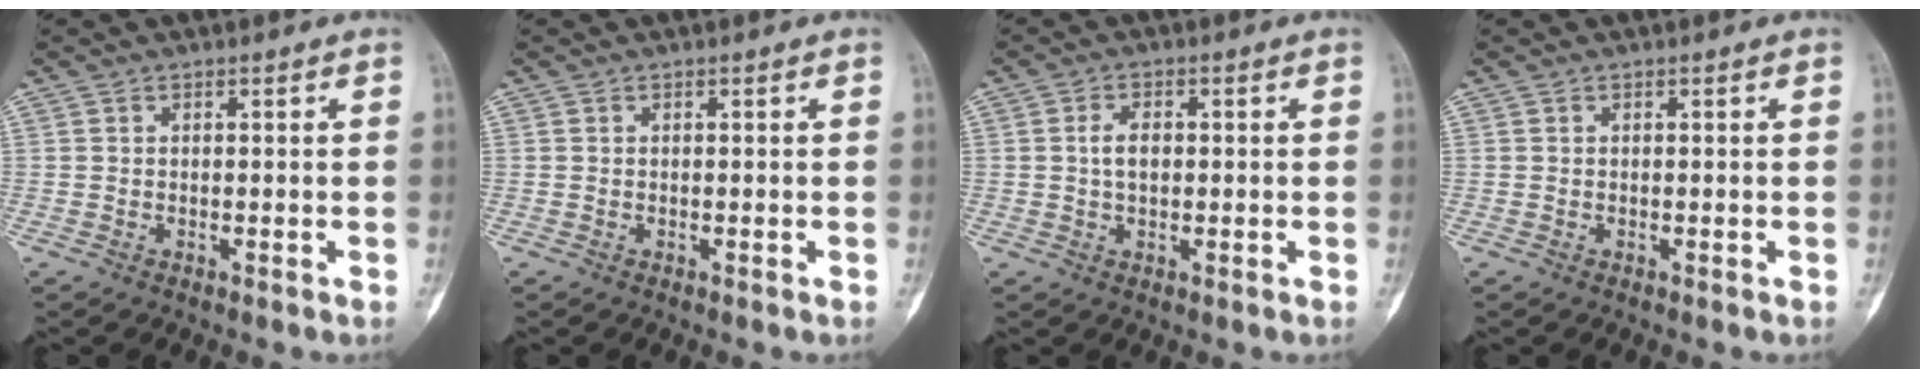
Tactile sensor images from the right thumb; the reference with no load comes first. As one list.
[{"total": 0.0}, {"total": 3.4, "force": [0.2, 2.1, 2.7], "torque": [-0.049, 0.005, 0.002]}, {"total": 0.0}]